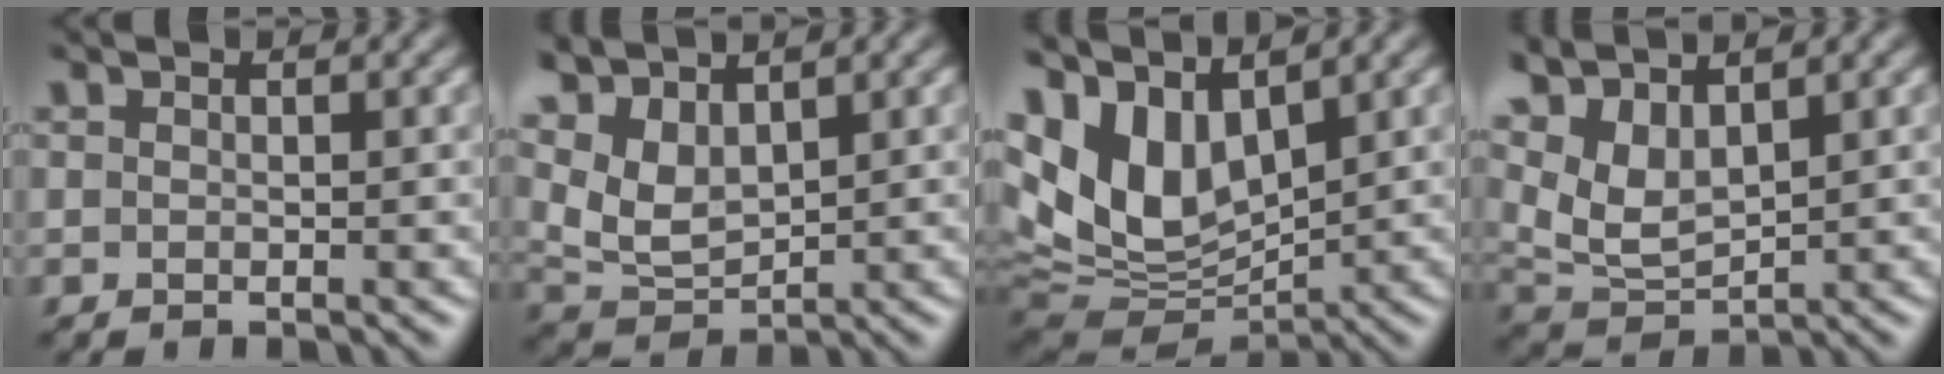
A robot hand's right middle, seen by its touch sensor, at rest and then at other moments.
{"total": 5.1, "force": [3.4, 2.5, 2.9], "torque": [-0.073, 0.001, 0.071]}
{"total": 10.1, "force": [4.0, 5.9, 7.2], "torque": [-0.154, -0.004, 0.078]}
{"total": 5.4, "force": [3.6, 2.3, 3.3], "torque": [-0.083, 0.001, 0.078]}